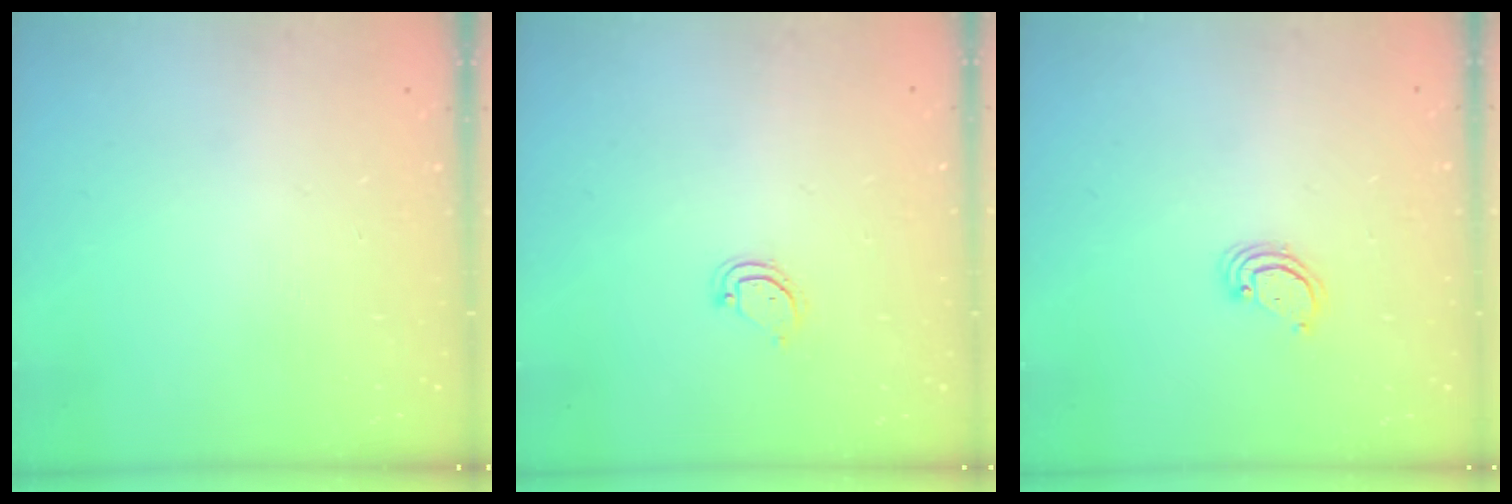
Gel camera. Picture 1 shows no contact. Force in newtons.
{"total": 3.1, "press": 3.1, "slide": 0.4}
{"total": 2.6, "press": 2.6, "slide": 0.2}